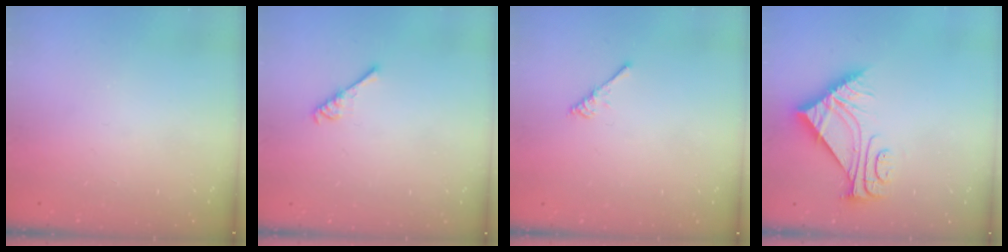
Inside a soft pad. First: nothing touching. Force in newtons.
{"total": 3.8, "press": 3.7, "slide": 0.6}
{"total": 3.0, "press": 2.9, "slide": 0.5}
{"total": 9.0, "press": 9.0, "slide": 0.1}